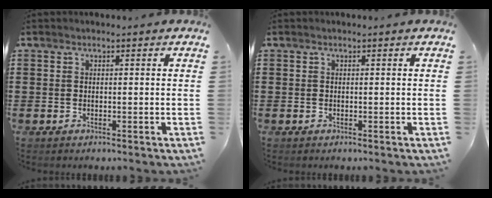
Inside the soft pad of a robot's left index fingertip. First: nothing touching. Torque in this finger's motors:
{"motor_torque": [-0.01, 0.00, 0.00, 0.00]}